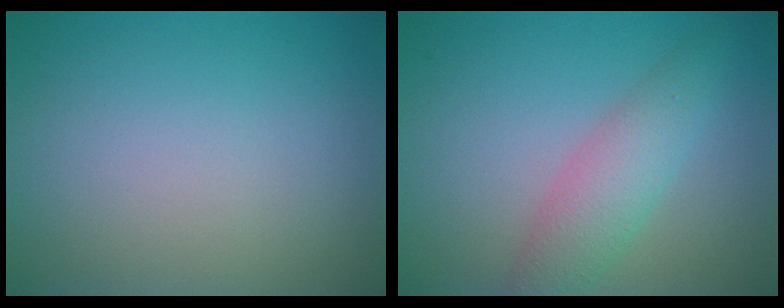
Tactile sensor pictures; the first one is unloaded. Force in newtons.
{"total": 3.7, "press": 3.7, "slide": 0.2}